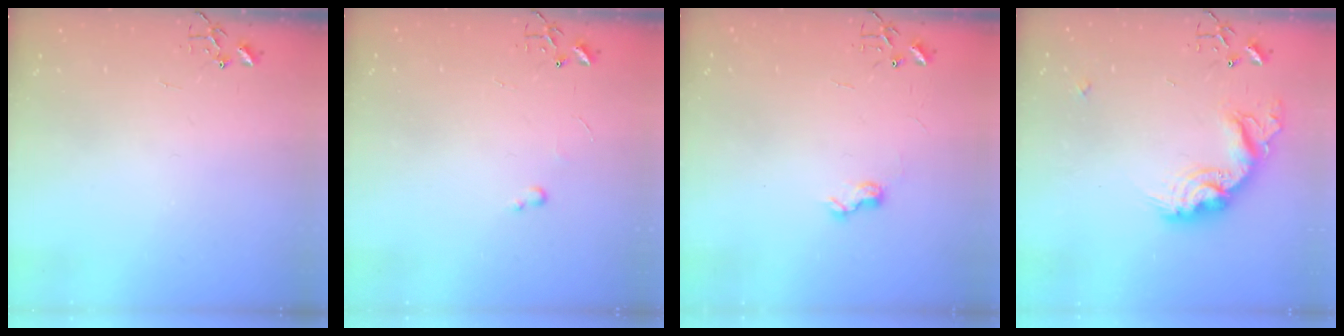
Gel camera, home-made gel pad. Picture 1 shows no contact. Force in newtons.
{"total": 2.6, "press": 2.6, "slide": 0.4}
{"total": 7.2, "press": 7.2, "slide": 0.6}
{"total": 17.9, "press": 17.8, "slide": 1.1}